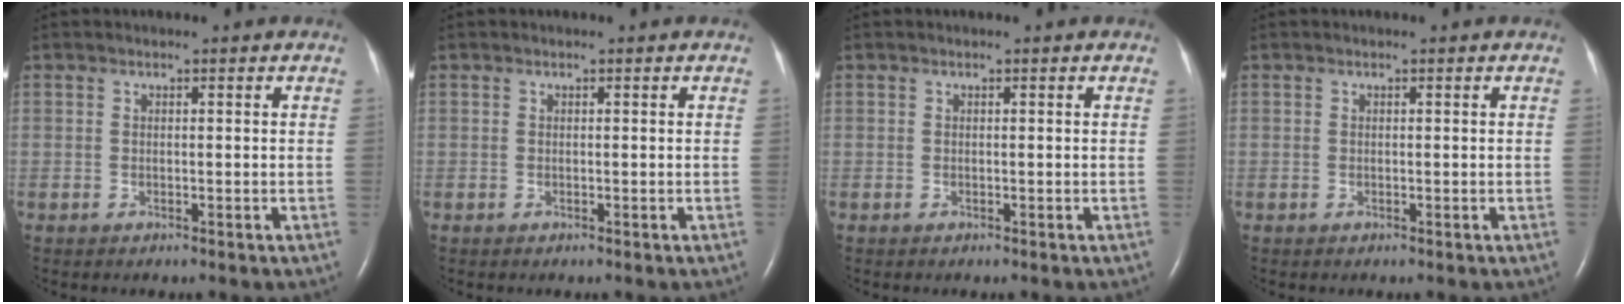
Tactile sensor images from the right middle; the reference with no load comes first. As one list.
[{"total": 0.0}, {"total": 0.0}, {"total": 0.0}]